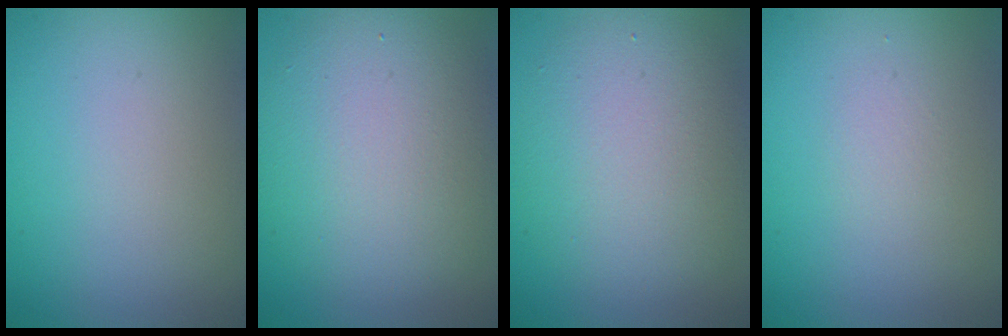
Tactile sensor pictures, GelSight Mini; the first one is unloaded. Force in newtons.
{"total": 7.8, "press": 7.8, "slide": 0.6}
{"total": 5.9, "press": 5.9, "slide": 0.4}
{"total": 0.8, "press": 0.8, "slide": 0.1}